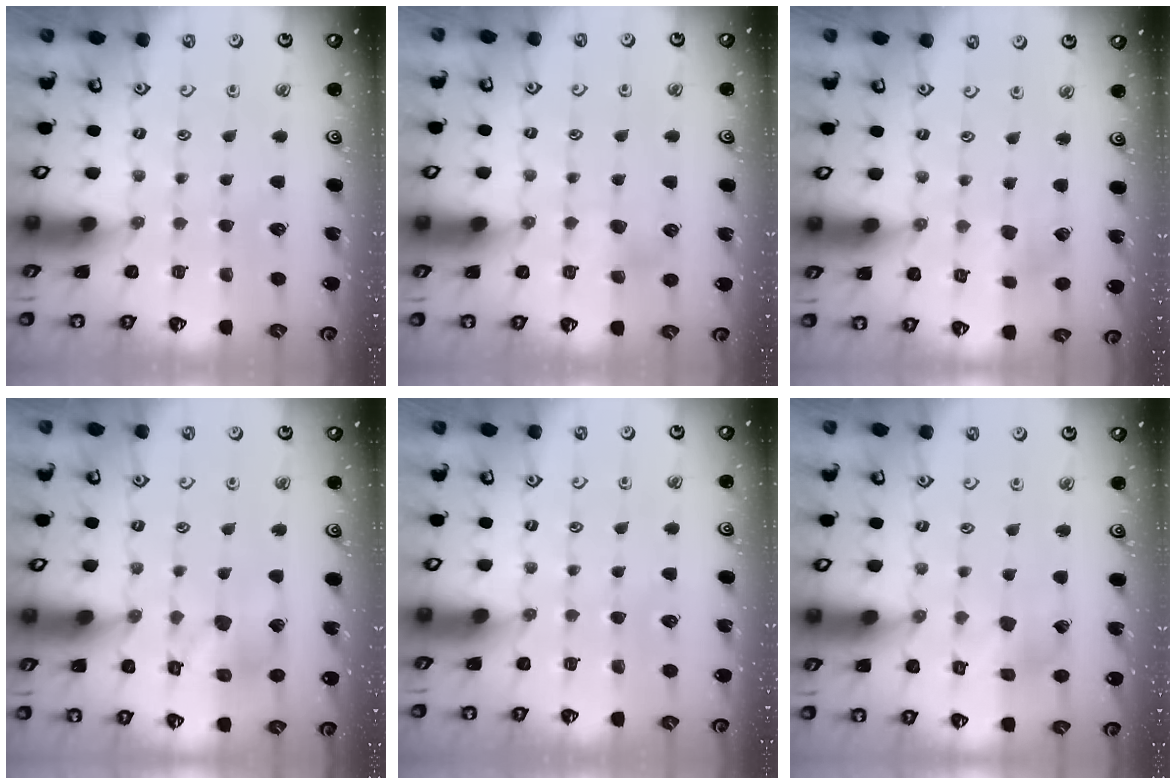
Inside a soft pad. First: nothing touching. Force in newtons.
{"total": 4.2, "press": 4.2, "slide": 0.4}
{"total": 2.3, "press": 2.2, "slide": 0.4}
{"total": 12.5, "press": 12.4, "slide": 1.7}
{"total": 0.0}
{"total": 4.1, "press": 4.1, "slide": 0.5}